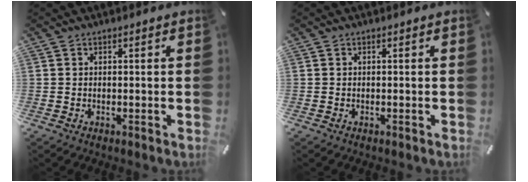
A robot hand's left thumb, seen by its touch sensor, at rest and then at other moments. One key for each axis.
{"total": 0.0}